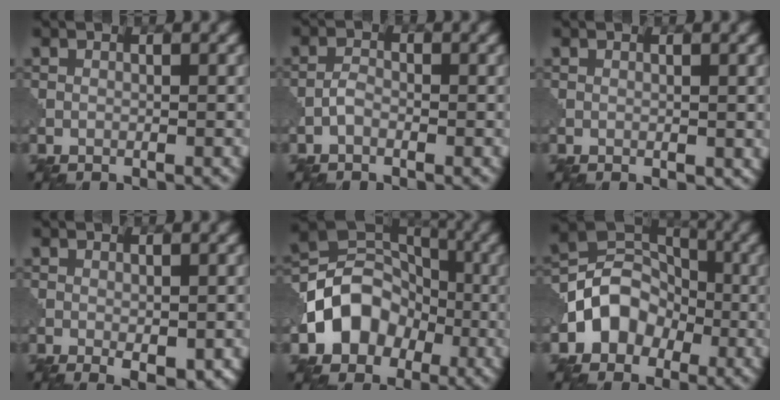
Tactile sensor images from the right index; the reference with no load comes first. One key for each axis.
{"total": 1.2, "fx": -0.7, "fy": 0.5, "fz": 0.7, "tx": -0.016, "ty": 0.005, "tz": -0.020}
{"total": 0.7, "fx": 0.1, "fy": 0.4, "fz": 0.5, "tx": -0.006, "ty": 0.000, "tz": 0.001}
{"total": 2.2, "fx": -0.6, "fy": 1.0, "fz": 1.9, "tx": -0.030, "ty": -0.008, "tz": -0.004}
{"total": 7.4, "fx": -2.4, "fy": 5.9, "fz": 3.7, "tx": -0.038, "ty": 0.009, "tz": -0.048}
{"total": 5.4, "fx": -1.9, "fy": 4.4, "fz": 2.5, "tx": -0.016, "ty": 0.015, "tz": -0.044}